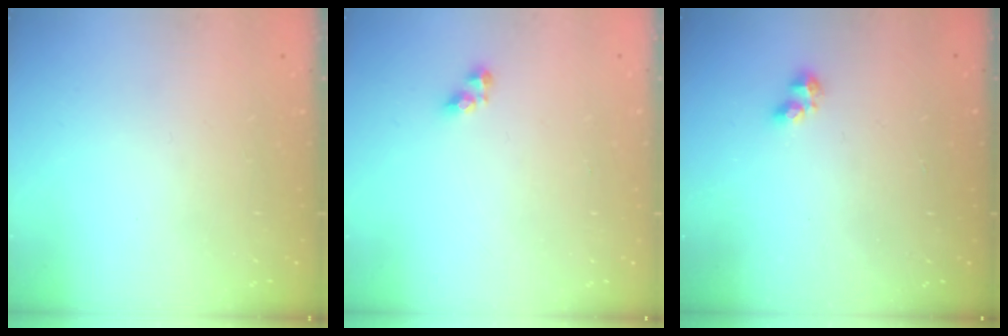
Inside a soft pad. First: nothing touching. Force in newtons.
{"total": 4.6, "press": 4.6, "slide": 0.6}
{"total": 1.8, "press": 1.7, "slide": 0.5}